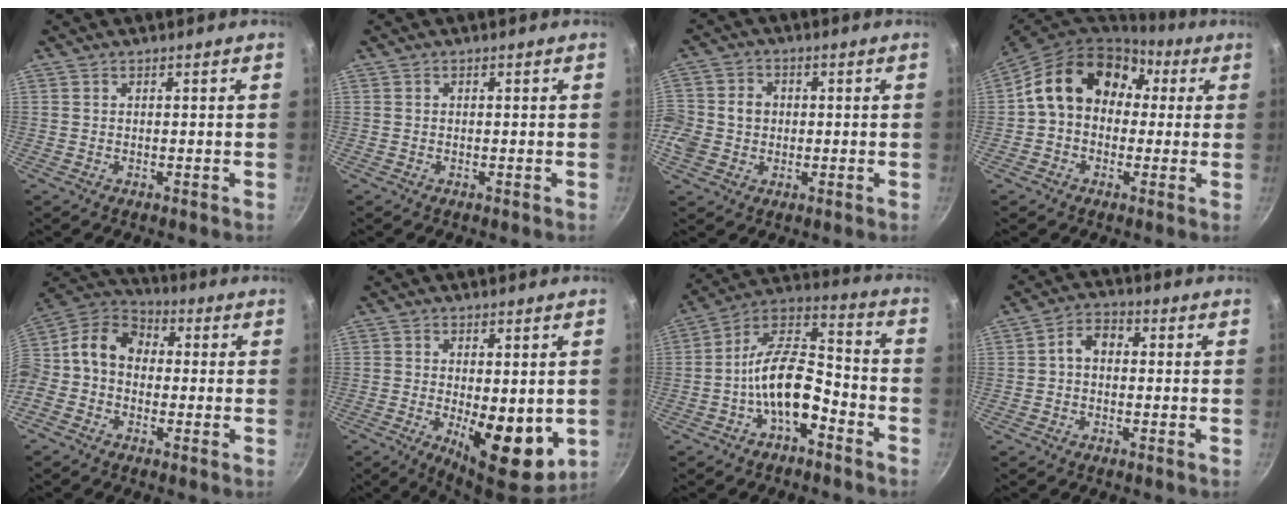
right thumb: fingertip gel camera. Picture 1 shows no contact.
{"total": 0.0}
{"total": 9.8, "force": [-0.7, 8.8, 4.2], "torque": [-0.087, 0.018, -0.023]}
{"total": 17.1, "force": [3.2, 13.3, 10.3], "torque": [-0.144, 0.045, 0.037]}
{"total": 12.7, "force": [-0.2, 9.9, 7.9], "torque": [-0.135, 0.049, -0.029]}
{"total": 12.3, "force": [-1.7, 5.4, 11.0], "torque": [-0.135, -0.015, -0.009]}
{"total": 13.5, "force": [-5.4, 6.7, 10.4], "torque": [-0.158, 0.065, -0.106]}
{"total": 4.6, "force": [0.1, 3.4, 3.2], "torque": [-0.044, 0.014, -0.010]}